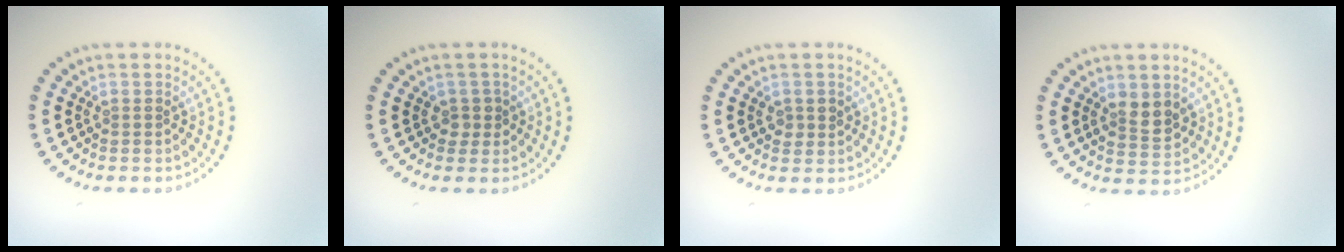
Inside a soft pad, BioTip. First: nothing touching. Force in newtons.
{"total": 1.3, "press": 1.1, "slide": 0.7}
{"total": 1.5, "press": 1.5, "slide": 0.2}
{"total": 2.5, "press": 2.4, "slide": 0.6}